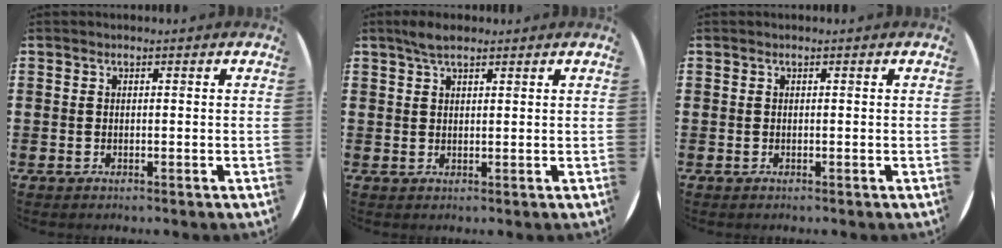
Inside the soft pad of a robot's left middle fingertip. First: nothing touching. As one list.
[{"total": 2.8, "force": [2.1, 0.8, 1.7], "torque": [-0.036, 0.007, 0.038]}, {"total": 0.0}]